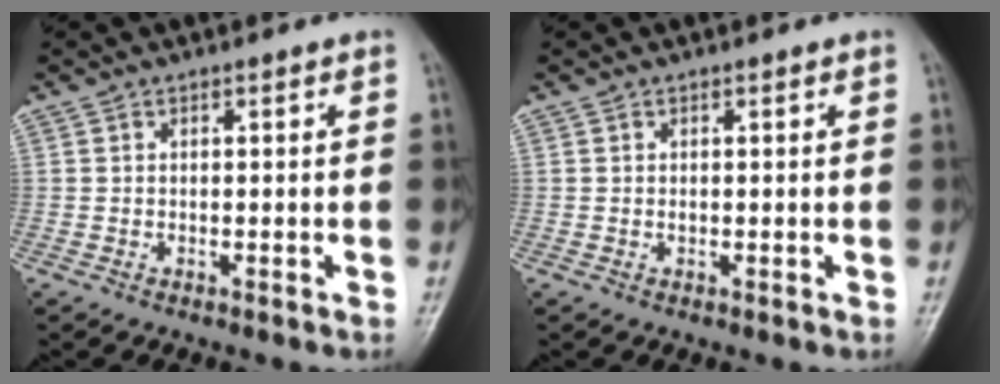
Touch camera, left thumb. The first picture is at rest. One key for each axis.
{"total": 0.6, "fx": 0.3, "fy": 0.3, "fz": 0.4, "tx": -0.007, "ty": -0.001, "tz": 0.005}